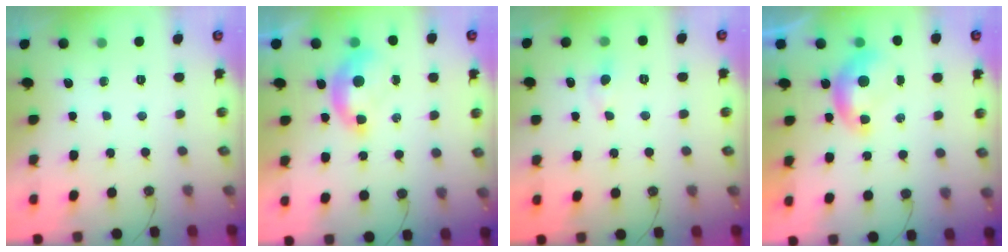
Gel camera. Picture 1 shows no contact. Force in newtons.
{"total": 1.5, "press": 1.4, "slide": 0.6}
{"total": 0.5, "press": 0.4, "slide": 0.4}
{"total": 0.0}